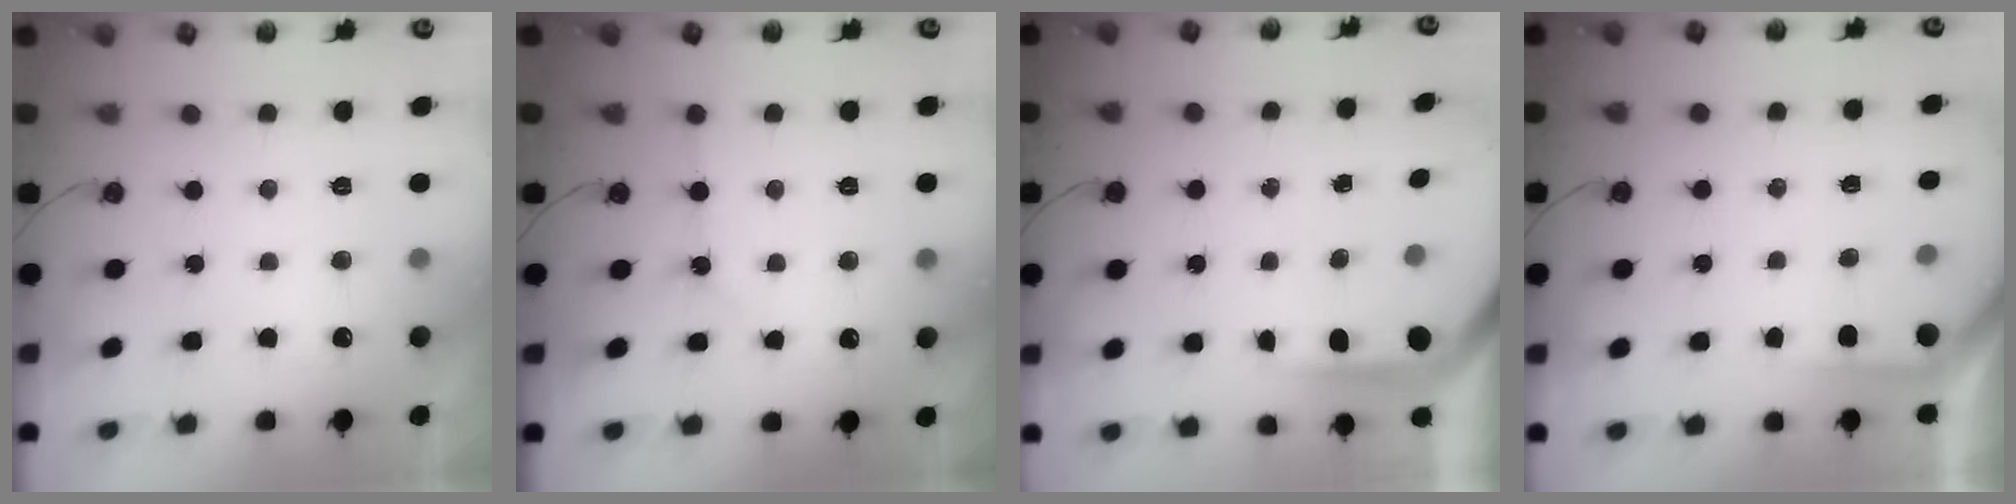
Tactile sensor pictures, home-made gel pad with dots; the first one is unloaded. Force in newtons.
{"total": 3.6, "press": 3.6, "slide": 0.6}
{"total": 4.5, "press": 4.5, "slide": 0.2}
{"total": 2.7, "press": 2.7, "slide": 0.3}